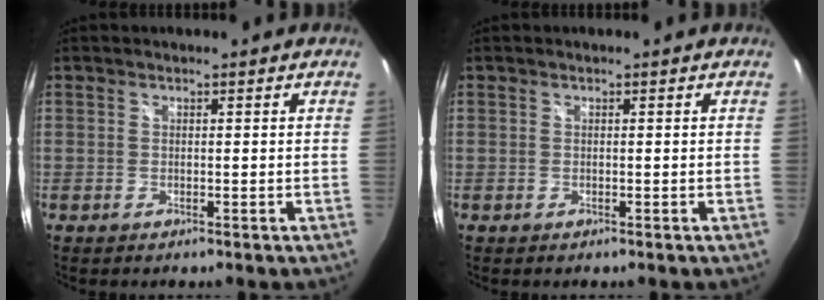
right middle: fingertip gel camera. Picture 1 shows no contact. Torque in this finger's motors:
{"motor_torque": [0.00, 0.00, 0.02, 0.01]}